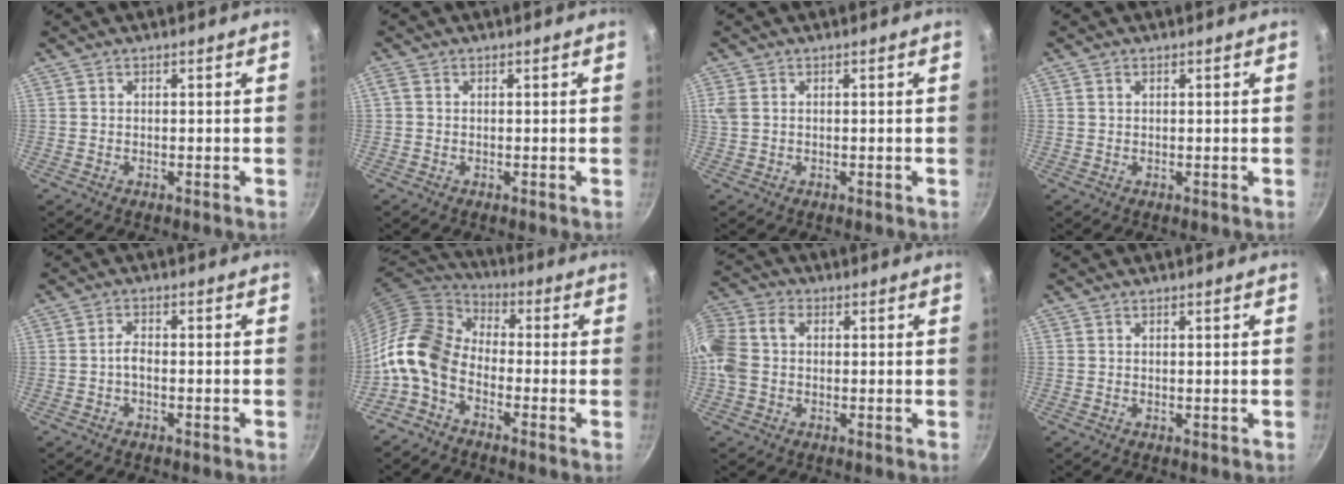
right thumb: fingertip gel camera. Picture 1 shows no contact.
{"total": 1.1, "force": [0.1, 0.9, 0.6], "torque": [-0.014, 0.004, 0.001]}
{"total": 2.2, "force": [0.6, 1.6, 1.3], "torque": [-0.027, 0.002, 0.014]}
{"total": 0.9, "force": [0.4, 0.7, 0.4], "torque": [-0.006, 0.003, 0.006]}
{"total": 2.1, "force": [-1.0, 0.8, 1.6], "torque": [-0.035, 0.017, -0.021]}
{"total": 13.0, "force": [-3.8, 8.6, 9.0], "torque": [-0.159, 0.050, -0.102]}
{"total": 12.3, "force": [0.4, 9.4, 7.9], "torque": [-0.176, 0.033, -0.010]}
{"total": 0.0}